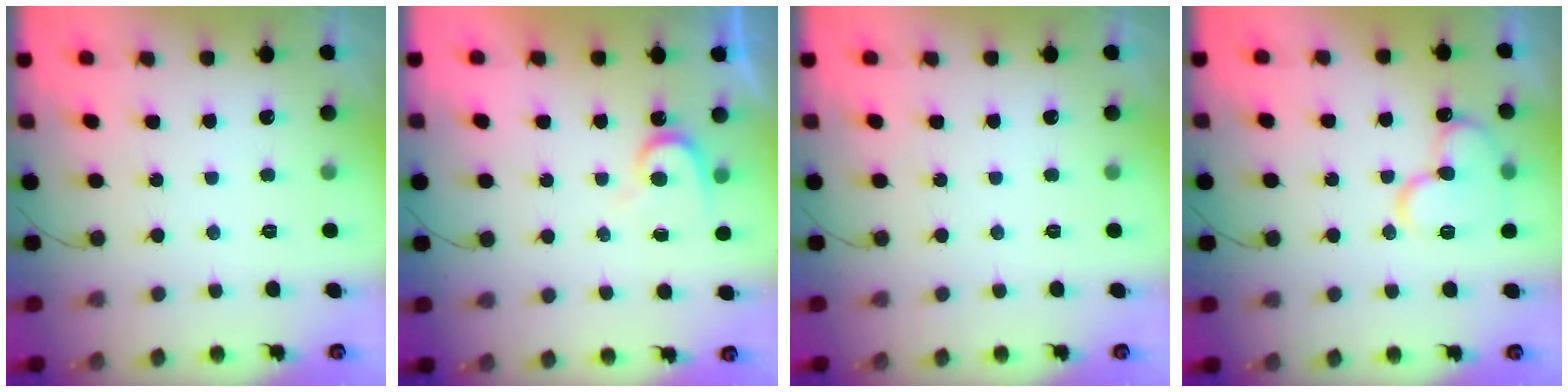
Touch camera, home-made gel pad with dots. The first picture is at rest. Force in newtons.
{"total": 7.3, "press": 7.3, "slide": 0.3}
{"total": 0.0}
{"total": 13.8, "press": 13.7, "slide": 1.8}